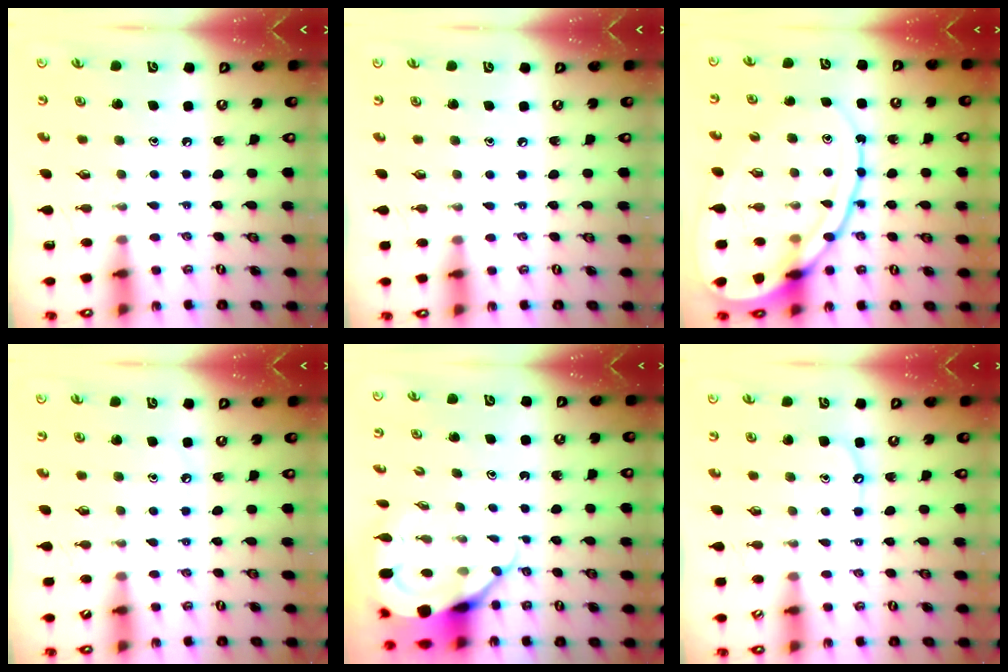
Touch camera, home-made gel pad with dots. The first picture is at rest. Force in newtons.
{"total": 0.0}
{"total": 16.3, "press": 16.2, "slide": 1.4}
{"total": 3.0, "press": 3.0, "slide": 0.4}
{"total": 8.3, "press": 8.2, "slide": 1.0}
{"total": 5.2, "press": 5.1, "slide": 0.5}